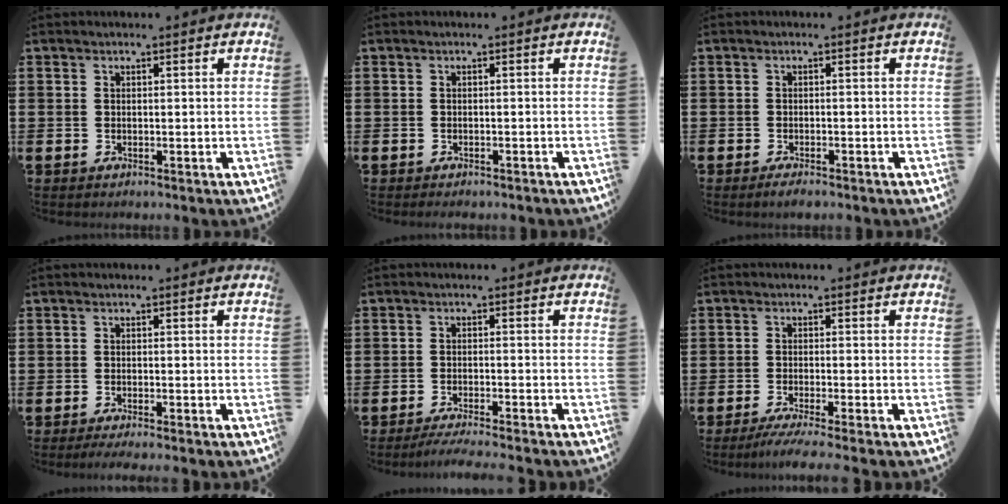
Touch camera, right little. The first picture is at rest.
{"total": 0.0}
{"total": 0.9, "force": [-0.6, 0.1, 0.6], "torque": [-0.002, -0.004, -0.014]}
{"total": 0.9, "force": [-0.5, -0.1, 0.7], "torque": [-0.007, 0.000, -0.010]}
{"total": 2.1, "force": [-1.8, -0.3, 1.0], "torque": [-0.012, 0.002, -0.034]}
{"total": 2.3, "force": [-1.6, -0.2, 1.7], "torque": [-0.024, -0.004, -0.027]}